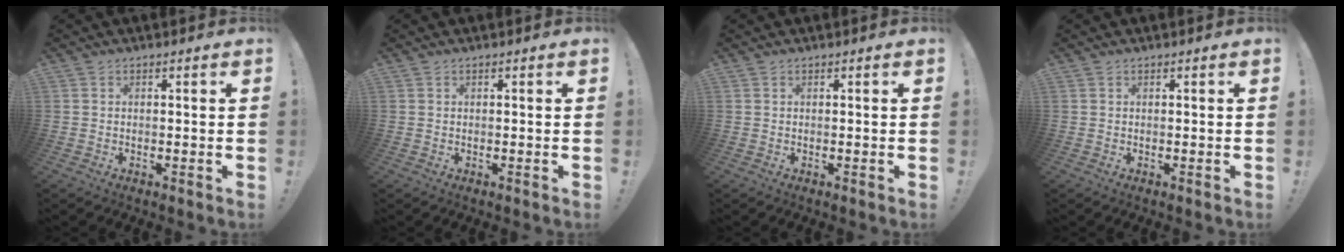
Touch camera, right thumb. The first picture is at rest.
{"total": 0.0}
{"total": 0.0}
{"total": 0.0}